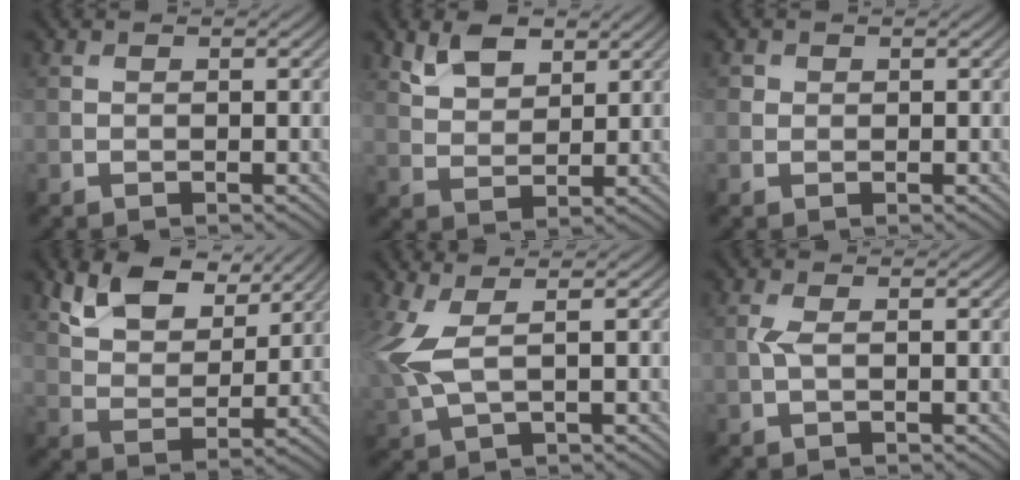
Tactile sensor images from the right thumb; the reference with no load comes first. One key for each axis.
{"total": 5.2, "fx": 3.3, "fy": 2.7, "fz": 3.0, "tx": -0.067, "ty": -0.002, "tz": 0.067}
{"total": 1.0, "fx": 0.2, "fy": 0.9, "fz": 0.1, "tx": 0.001, "ty": -0.002, "tz": -0.001}
{"total": 9.4, "fx": 6.0, "fy": 4.8, "fz": 5.4, "tx": -0.125, "ty": 0.000, "tz": 0.109}
{"total": 5.9, "fx": 1.2, "fy": 2.2, "fz": 5.3, "tx": -0.145, "ty": 0.004, "tz": 0.022}
{"total": 1.5, "fx": 0.0, "fy": 0.3, "fz": 1.4, "tx": -0.039, "ty": 0.005, "tz": -0.001}